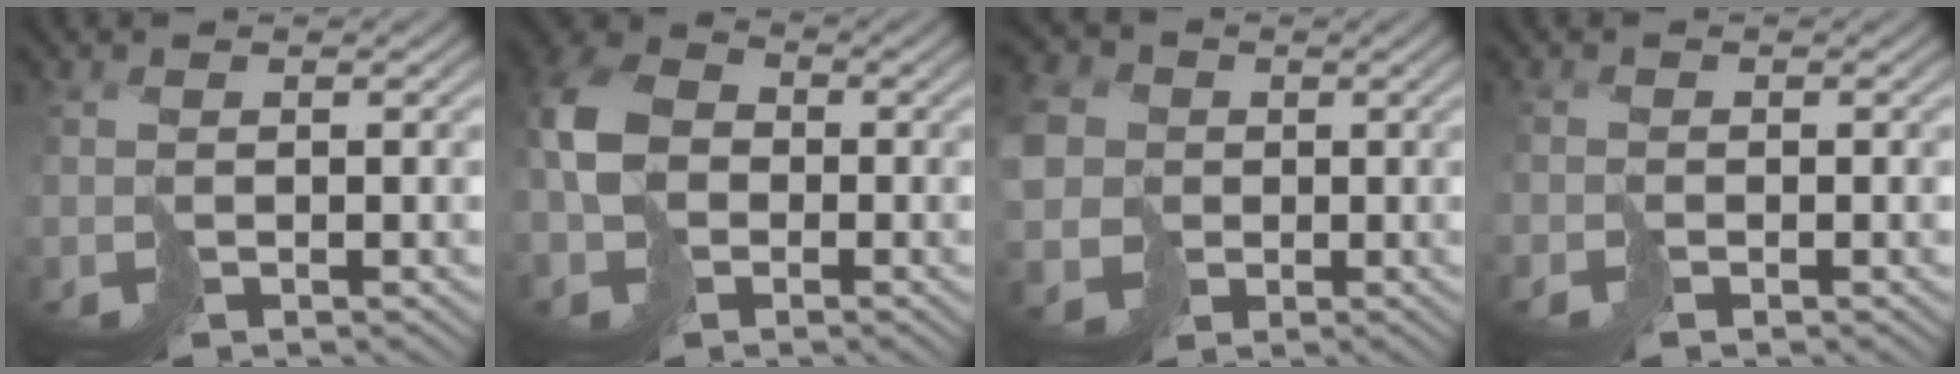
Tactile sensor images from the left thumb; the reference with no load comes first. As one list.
[{"total": 7.8, "force": [-1.5, 6.0, 4.8], "torque": [-0.135, -0.007, -0.036]}, {"total": 7.2, "force": [0.5, 6.6, 2.9], "torque": [-0.102, 0.004, 0.002]}, {"total": 1.0, "force": [-0.8, 0.5, 0.4], "torque": [-0.011, -0.003, -0.018]}]